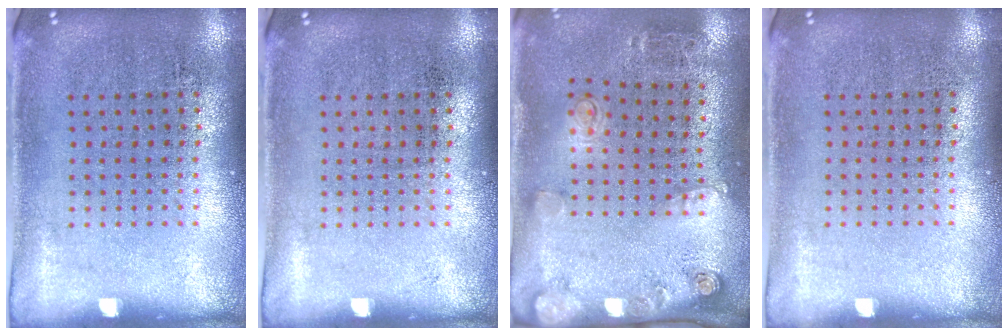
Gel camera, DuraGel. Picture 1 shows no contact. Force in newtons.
{"total": 0.0}
{"total": 2.0, "press": 1.2, "slide": 1.6}
{"total": 0.0}